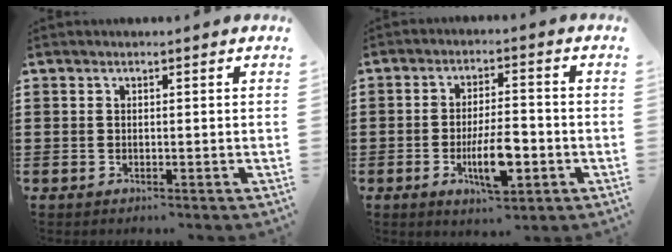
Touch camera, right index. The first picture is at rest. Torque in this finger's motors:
{"motor_torque": [1.02, 0.97, 0.67, 0.10]}